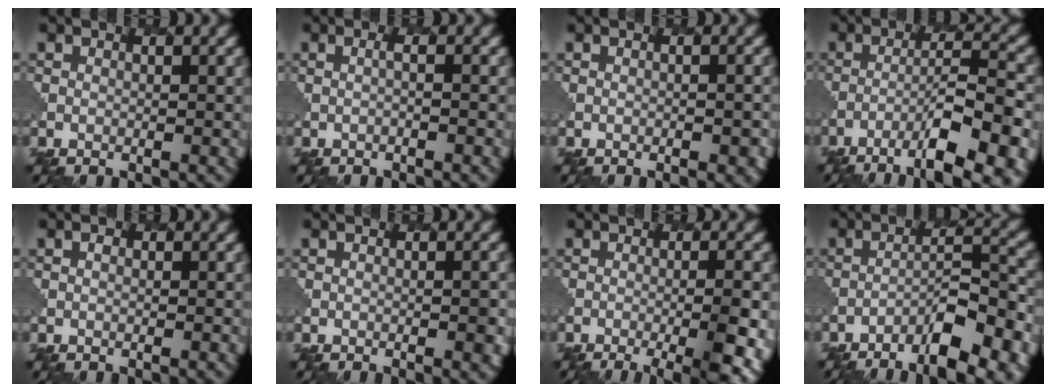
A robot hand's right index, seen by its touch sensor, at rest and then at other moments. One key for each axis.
{"total": 0.7, "fx": 0.0, "fy": 0.2, "fz": 0.7, "tx": -0.009, "ty": 0.003, "tz": -0.005}
{"total": 1.6, "fx": -0.7, "fy": 0.8, "fz": 1.3, "tx": -0.008, "ty": 0.004, "tz": -0.001}
{"total": 8.9, "fx": -5.1, "fy": 1.7, "fz": 7.1, "tx": -0.106, "ty": 0.015, "tz": -0.078}
{"total": 0.5, "fx": 0.1, "fy": 0.4, "fz": 0.3, "tx": -0.005, "ty": 0.001, "tz": 0.002}
{"total": 1.6, "fx": -0.3, "fy": 0.5, "fz": 1.5, "tx": -0.016, "ty": 0.000, "tz": 0.000}
{"total": 8.5, "fx": -3.7, "fy": 2.9, "fz": 7.0, "tx": -0.071, "ty": 0.003, "tz": -0.039}
{"total": 8.1, "fx": -5.3, "fy": 2.0, "fz": 5.7, "tx": -0.085, "ty": 0.011, "tz": -0.081}